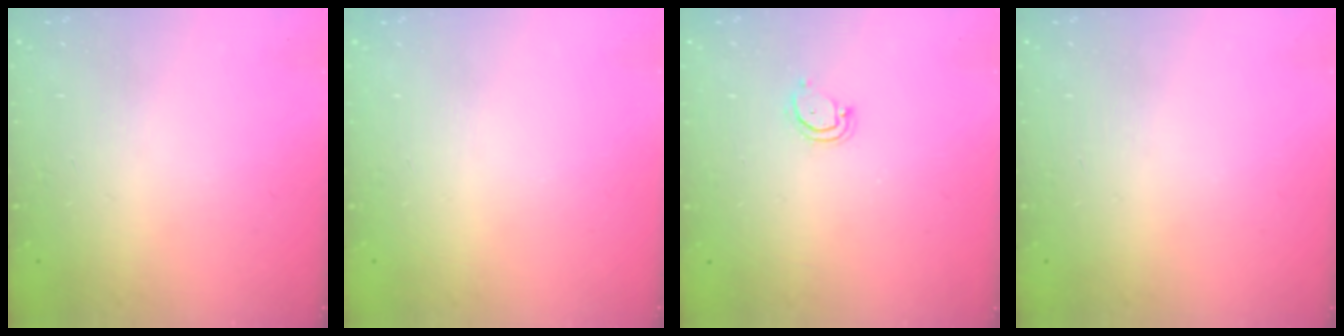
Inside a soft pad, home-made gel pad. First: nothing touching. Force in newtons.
{"total": 0.0}
{"total": 2.5, "press": 2.5, "slide": 0.1}
{"total": 0.0}